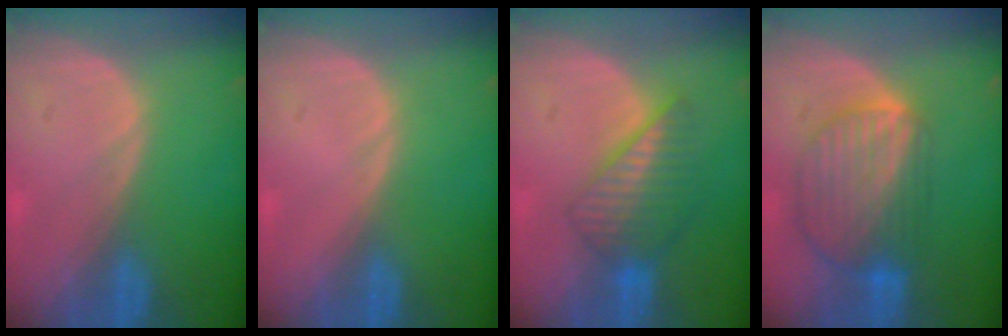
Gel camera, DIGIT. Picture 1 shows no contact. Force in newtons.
{"total": 0.0}
{"total": 6.5, "press": 6.2, "slide": 2.1}
{"total": 9.1, "press": 7.8, "slide": 4.7}